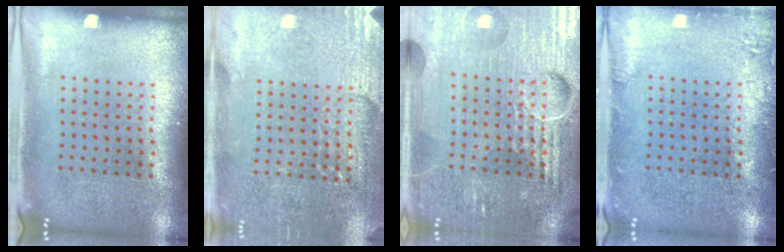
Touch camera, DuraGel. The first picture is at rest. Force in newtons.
{"total": 2.9, "press": 2.8, "slide": 0.8}
{"total": 7.1, "press": 7.0, "slide": 0.9}
{"total": 1.5, "press": 1.4, "slide": 0.3}